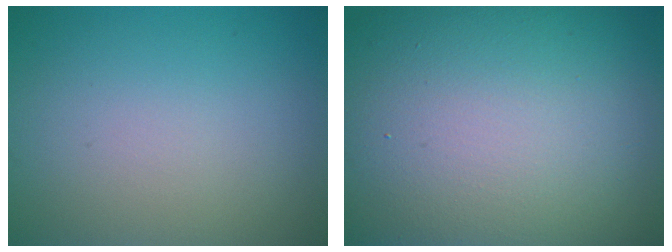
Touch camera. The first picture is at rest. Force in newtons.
{"total": 21.0, "press": 21.0, "slide": 0.8}